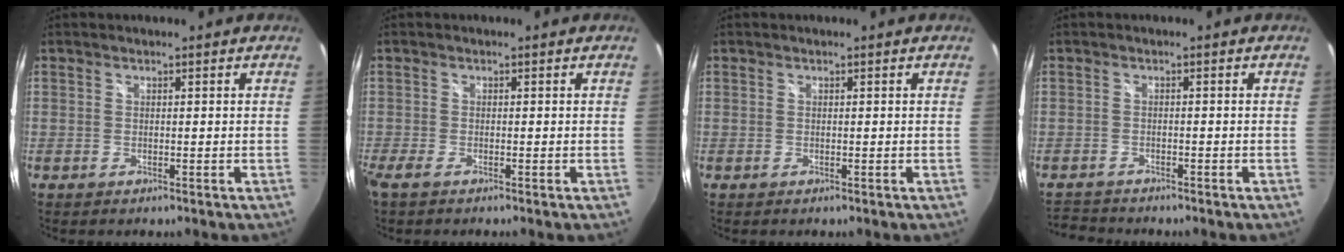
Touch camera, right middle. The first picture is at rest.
{"total": 1.8, "force": [-1.3, 0.0, 1.2], "torque": [-0.028, -0.008, -0.029]}
{"total": 0.0}
{"total": 3.4, "force": [-3.4, 0.6, 0.1], "torque": [-0.021, -0.012, -0.067]}